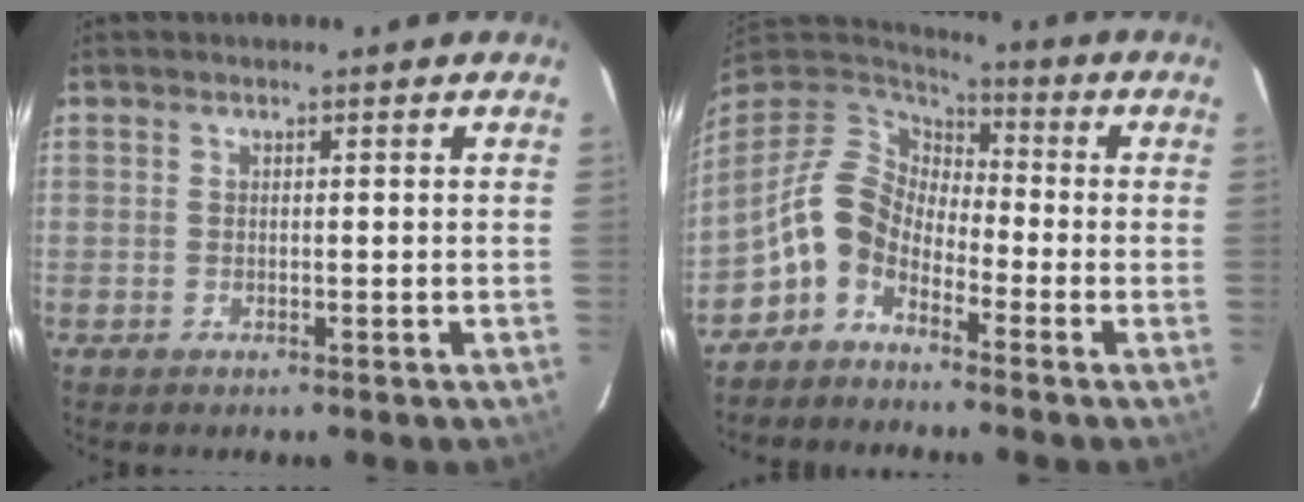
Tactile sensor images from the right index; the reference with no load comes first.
{"total": 9.7, "force": [-5.2, 6.2, 5.3], "torque": [-0.105, 0.022, -0.118]}